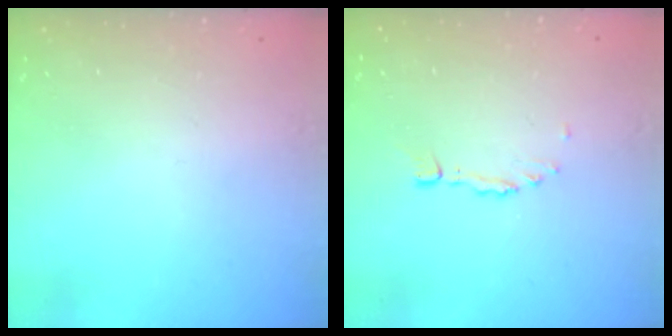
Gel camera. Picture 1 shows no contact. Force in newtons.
{"total": 0.0}